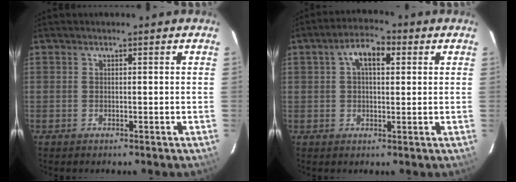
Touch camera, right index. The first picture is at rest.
{"total": 6.4, "force": [2.0, 3.3, 5.2], "torque": [-0.089, 0.023, 0.034]}